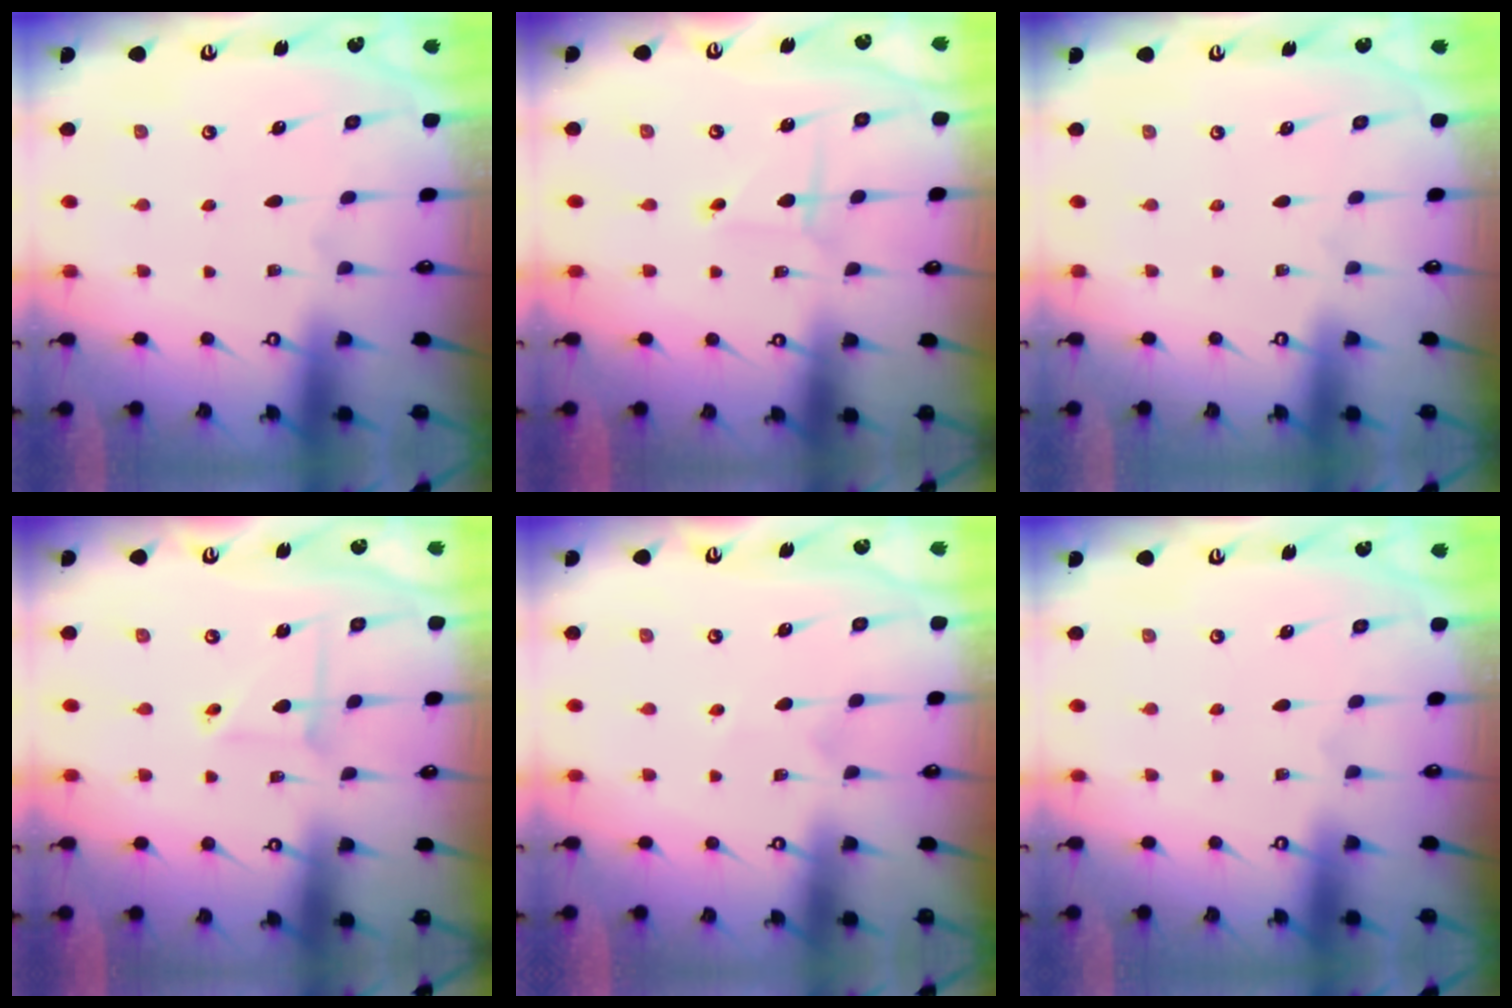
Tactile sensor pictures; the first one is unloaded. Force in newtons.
{"total": 1.4, "press": 1.4, "slide": 0.1}
{"total": 0.0}
{"total": 3.4, "press": 3.4, "slide": 0.3}
{"total": 2.5, "press": 2.3, "slide": 0.9}
{"total": 0.0}